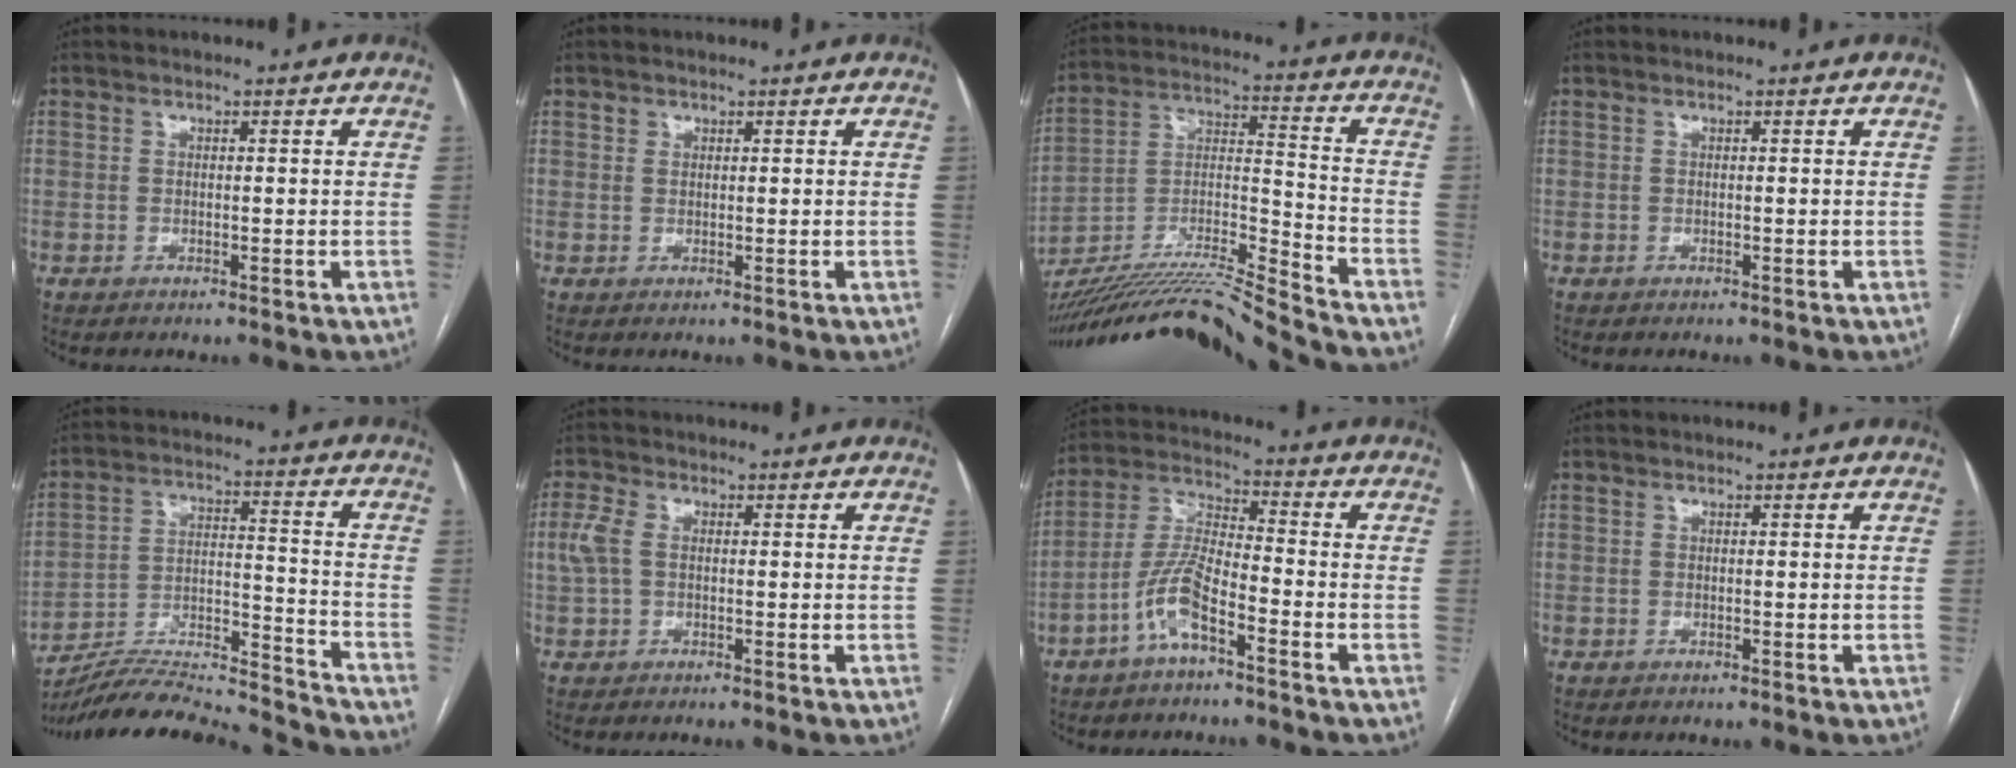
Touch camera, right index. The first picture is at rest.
{"total": 0.8, "force": [0.4, 0.7, 0.0], "torque": [0.008, 0.000, 0.004]}
{"total": 19.8, "force": [-18.3, -2.1, 7.2], "torque": [-0.150, 0.004, -0.321]}
{"total": 0.0}
{"total": 19.9, "force": [-19.1, -0.2, 5.5], "torque": [-0.115, 0.012, -0.307]}
{"total": 3.4, "force": [0.0, 2.0, 2.7], "torque": [-0.087, 0.013, -0.003]}
{"total": 8.0, "force": [-4.3, 1.6, 6.5], "torque": [-0.153, 0.011, -0.089]}
{"total": 0.0}